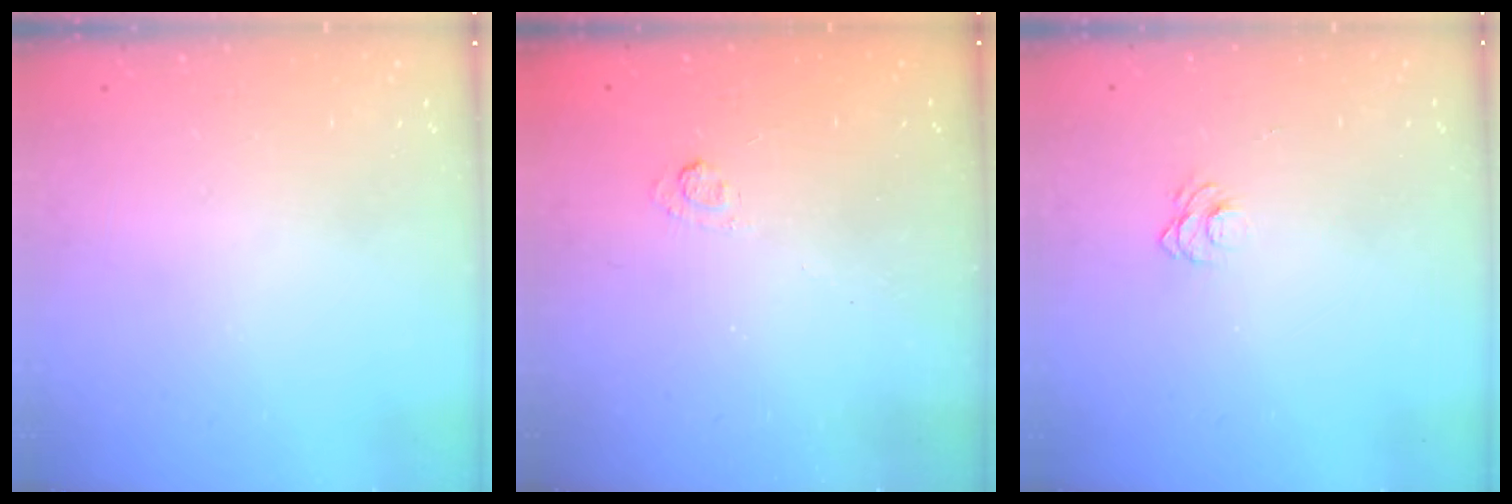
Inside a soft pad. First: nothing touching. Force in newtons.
{"total": 1.7, "press": 1.1, "slide": 1.3}
{"total": 5.2, "press": 5.1, "slide": 0.5}